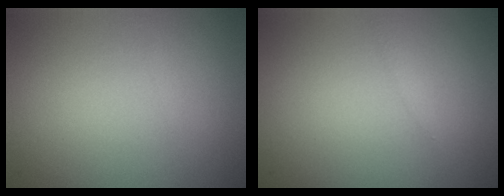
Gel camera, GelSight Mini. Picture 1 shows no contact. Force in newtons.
{"total": 0.5, "press": 0.5, "slide": 0.0}